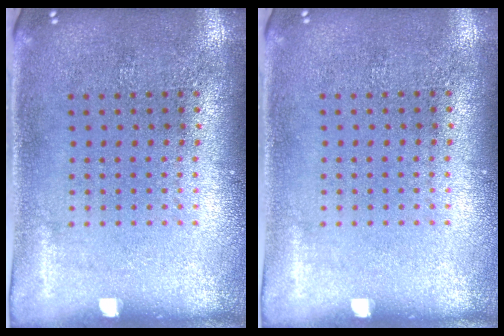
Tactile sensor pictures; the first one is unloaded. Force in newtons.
{"total": 0.0}